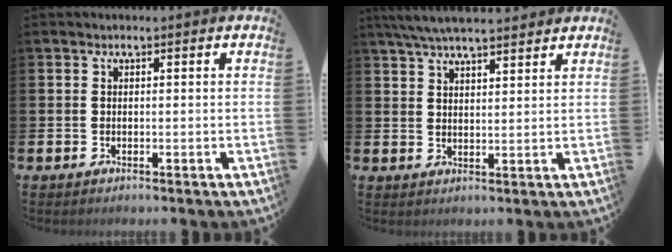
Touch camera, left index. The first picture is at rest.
{"total": 5.7, "force": [5.3, 0.9, 1.9], "torque": [-0.052, -0.012, 0.098]}